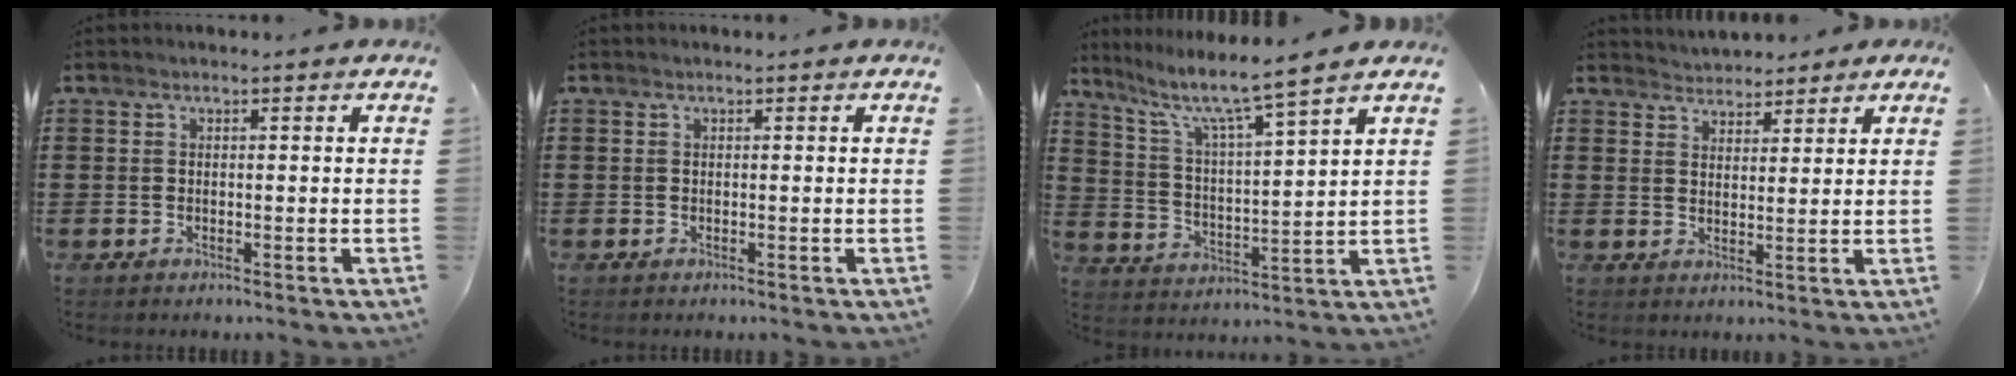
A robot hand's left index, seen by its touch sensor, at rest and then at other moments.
{"total": 0.0}
{"total": 5.5, "force": [4.5, -0.6, 3.2], "torque": [-0.084, -0.037, 0.066]}
{"total": 3.1, "force": [2.9, 1.0, -0.3], "torque": [-0.006, -0.004, 0.056]}